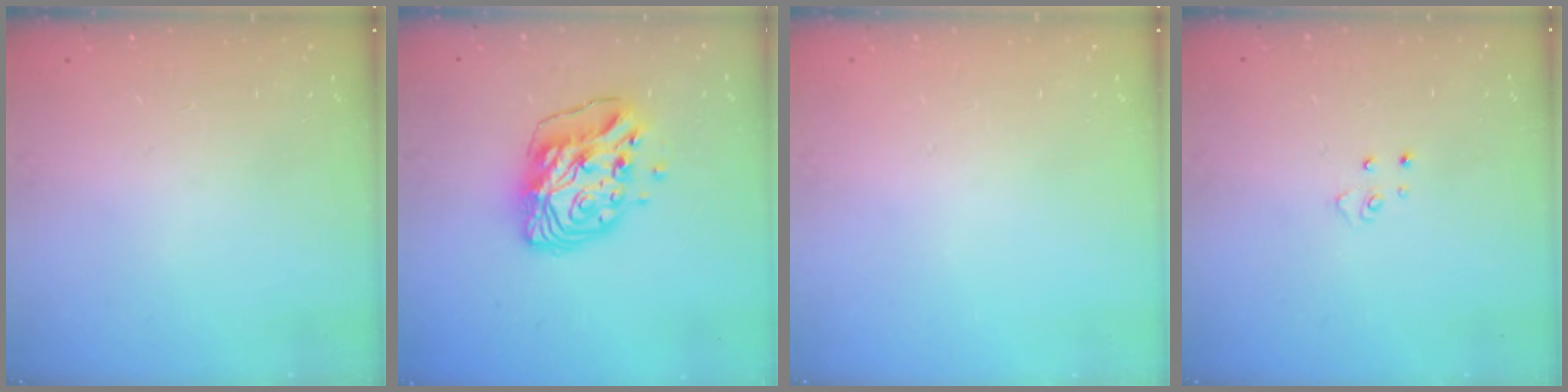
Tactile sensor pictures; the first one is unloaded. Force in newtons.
{"total": 12.2, "press": 12.1, "slide": 1.2}
{"total": 0.0}
{"total": 4.0, "press": 4.0, "slide": 0.4}